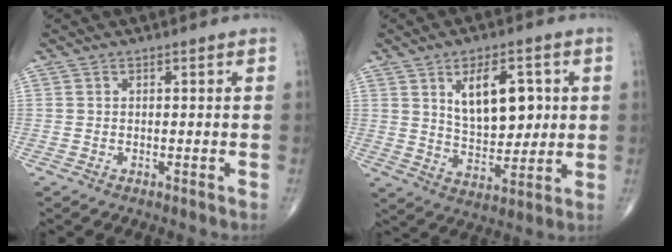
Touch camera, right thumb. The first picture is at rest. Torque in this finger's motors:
{"motor_torque": [0.02, 0.17, 0.27, 0.13, 0.19]}